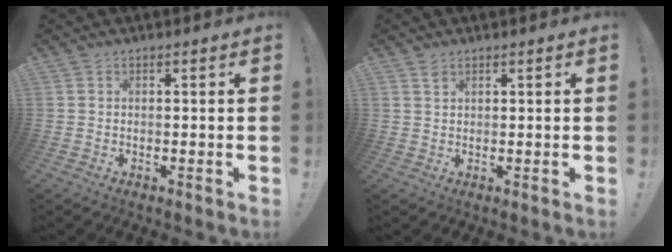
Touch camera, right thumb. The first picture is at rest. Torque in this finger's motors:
{"motor_torque": [0.01, 0.12, 0.16, 0.02, 0.00]}